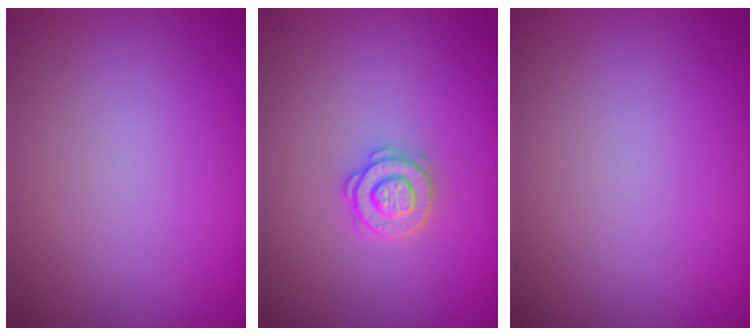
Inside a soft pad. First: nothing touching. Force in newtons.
{"total": 2.6, "press": 2.5, "slide": 0.5}
{"total": 0.0}